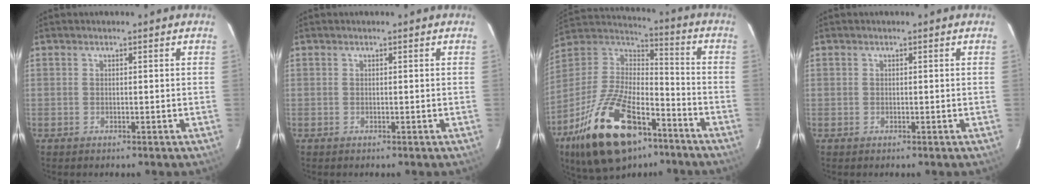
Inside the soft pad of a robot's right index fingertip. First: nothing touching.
{"total": 0.0}
{"total": 25.6, "force": [-14.5, 12.2, 17.1], "torque": [-0.344, -0.011, -0.242]}
{"total": 0.0}